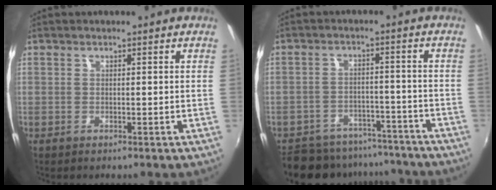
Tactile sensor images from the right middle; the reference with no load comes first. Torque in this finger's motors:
{"motor_torque": [1.00, -1.14, 0.20, 0.08]}